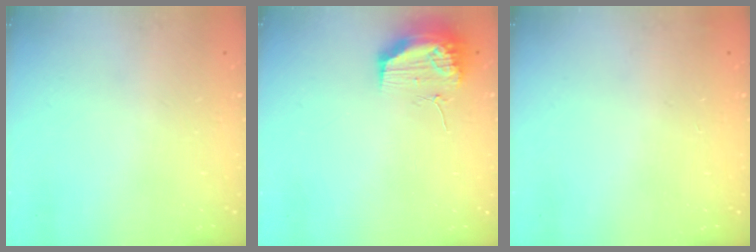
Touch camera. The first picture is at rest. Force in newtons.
{"total": 13.8, "press": 11.9, "slide": 6.9}
{"total": 8.9, "press": 3.1, "slide": 8.3}